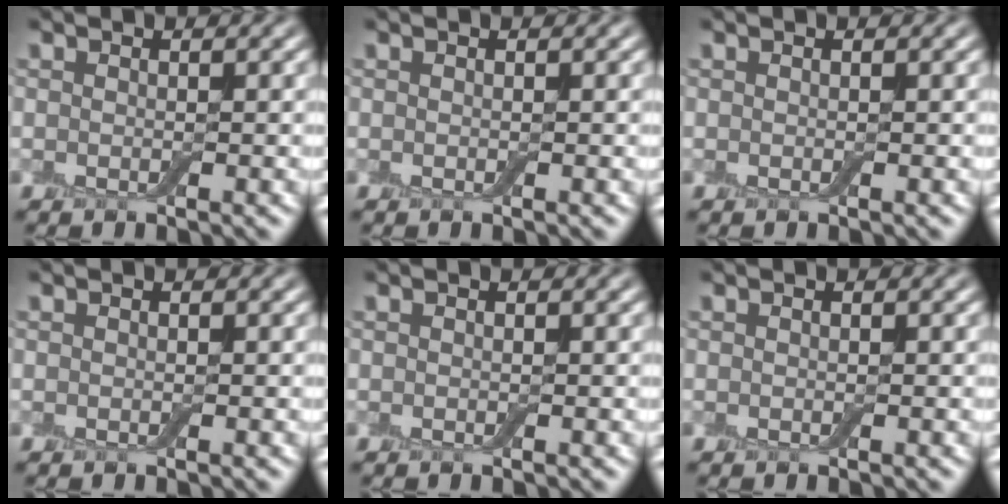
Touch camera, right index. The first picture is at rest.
{"total": 0.0}
{"total": 0.0}
{"total": 0.0}
{"total": 0.0}
{"total": 0.0}